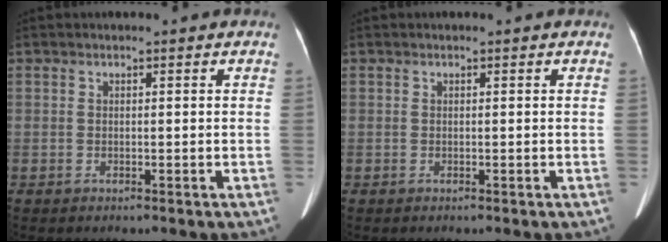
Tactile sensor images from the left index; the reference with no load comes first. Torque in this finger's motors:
{"motor_torque": [0.00, 0.00, 0.00, 0.00]}